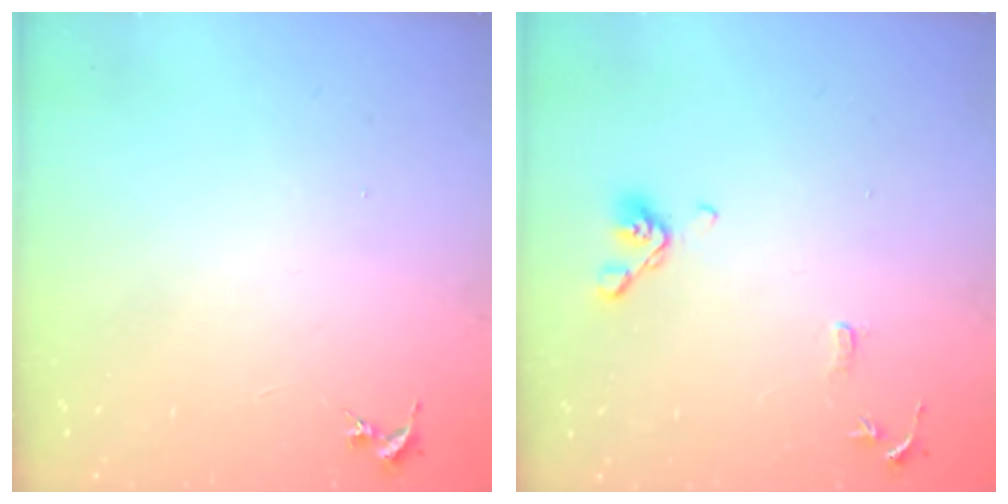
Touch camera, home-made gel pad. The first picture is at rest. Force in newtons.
{"total": 10.5, "press": 10.4, "slide": 1.9}